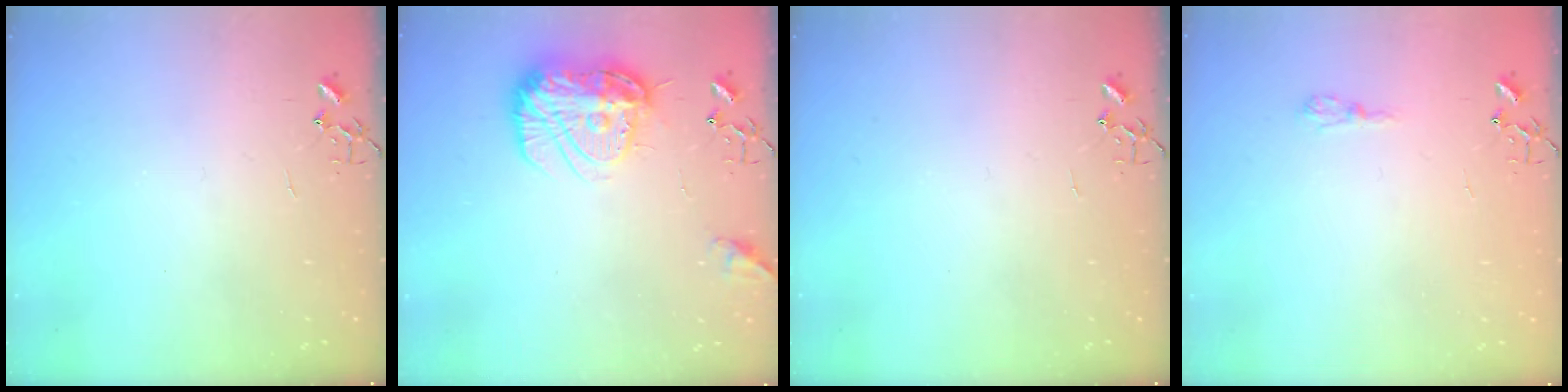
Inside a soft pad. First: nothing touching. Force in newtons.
{"total": 15.5, "press": 15.4, "slide": 1.4}
{"total": 0.0}
{"total": 5.9, "press": 5.9, "slide": 0.7}